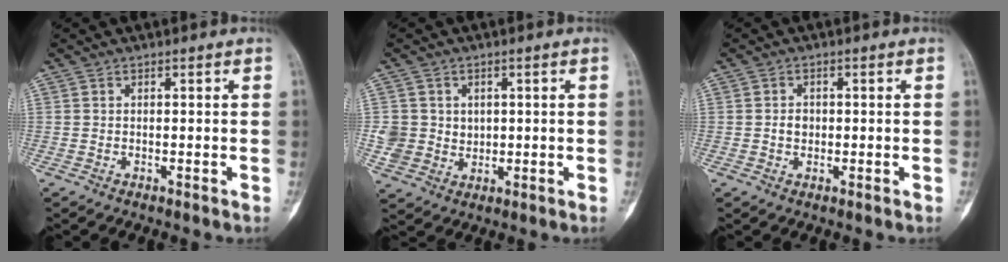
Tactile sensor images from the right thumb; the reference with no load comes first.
{"total": 6.0, "force": [1.1, 5.7, 1.4], "torque": [-0.004, -0.002, 0.028]}
{"total": 2.0, "force": [-0.1, 1.7, 1.1], "torque": [-0.010, 0.004, -0.002]}